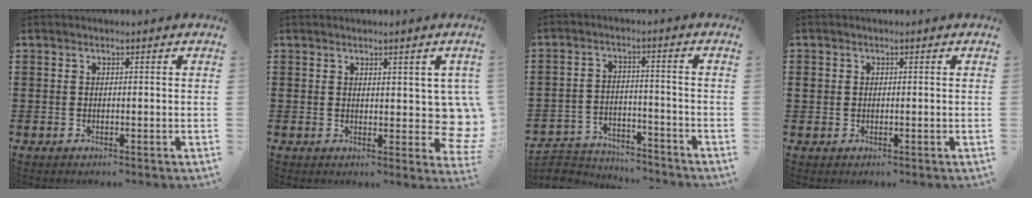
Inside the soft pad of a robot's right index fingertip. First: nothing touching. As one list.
[{"total": 5.5, "force": [1.8, 3.0, 4.2], "torque": [-0.043, -0.007, 0.030]}, {"total": 4.4, "force": [-4.4, 0.7, 0.2], "torque": [-0.018, 0.005, -0.094]}, {"total": 1.1, "force": [0.1, 1.0, 0.4], "torque": [-0.012, 0.006, 0.000]}]